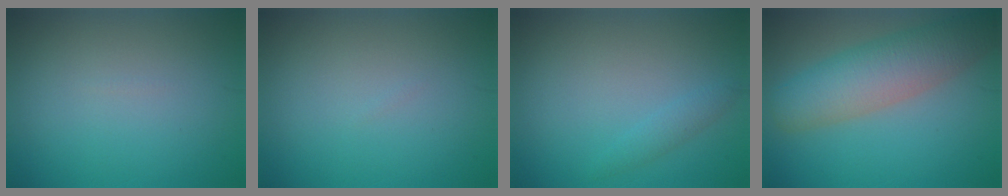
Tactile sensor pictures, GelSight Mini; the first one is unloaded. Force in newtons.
{"total": 0.0}
{"total": 1.1, "press": 1.1, "slide": 0.1}
{"total": 6.4, "press": 6.4, "slide": 0.4}